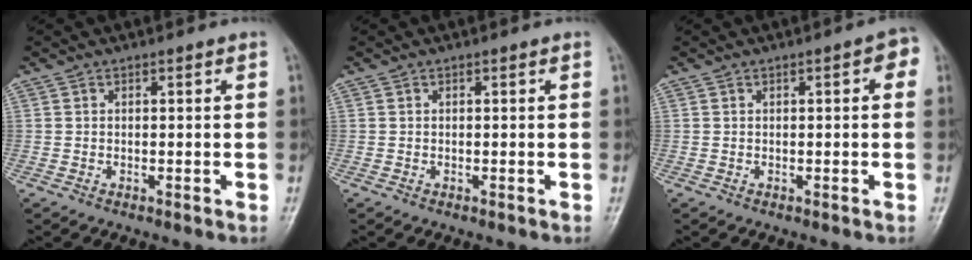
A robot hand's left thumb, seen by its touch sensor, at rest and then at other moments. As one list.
[{"total": 0.0}, {"total": 3.0, "force": [0.8, 1.1, 2.7], "torque": [-0.028, 0.004, 0.003]}]